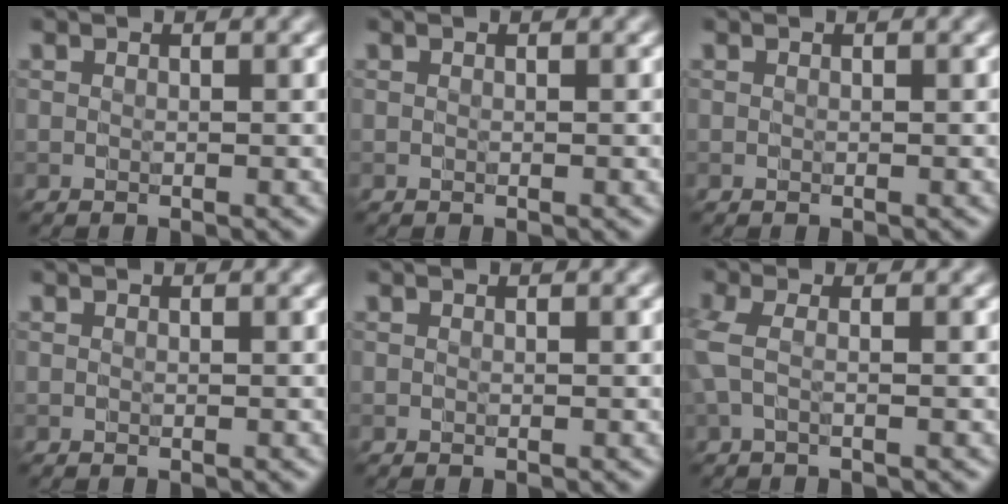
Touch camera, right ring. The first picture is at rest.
{"total": 0.0}
{"total": 0.0}
{"total": 0.0}
{"total": 0.0}
{"total": 2.4, "force": [-0.1, 0.7, 2.3], "torque": [-0.058, 0.000, -0.010]}